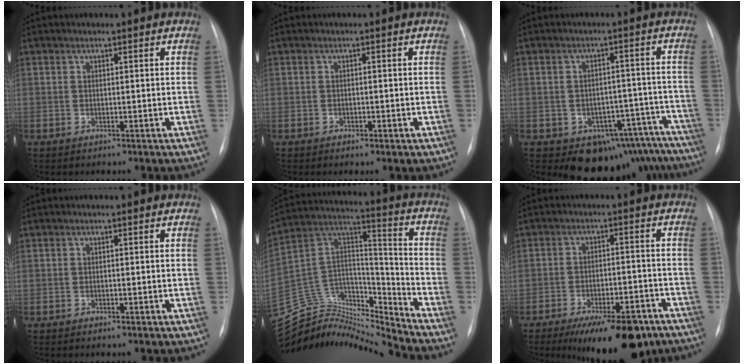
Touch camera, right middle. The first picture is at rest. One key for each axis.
{"total": 1.3, "fx": -0.7, "fy": 0.7, "fz": 0.9, "tx": -0.012, "ty": 0.000, "tz": -0.005}
{"total": 12.8, "fx": -10.5, "fy": 7.0, "fz": 2.1, "tx": 0.009, "ty": 0.047, "tz": -0.120}
{"total": 0.9, "fx": -0.5, "fy": 0.4, "fz": 0.6, "tx": -0.008, "ty": 0.000, "tz": -0.004}
{"total": 18.7, "fx": -18.5, "fy": 2.2, "fz": 1.9, "tx": -0.040, "ty": 0.082, "tz": -0.321}
{"total": 13.9, "fx": -10.0, "fy": 4.7, "fz": 8.4, "tx": -0.099, "ty": 0.005, "tz": -0.149}